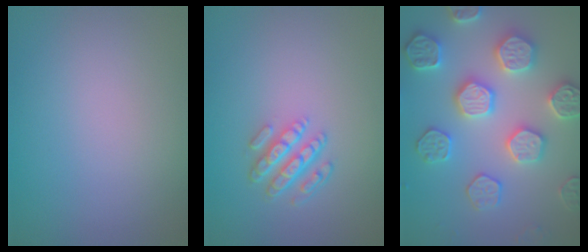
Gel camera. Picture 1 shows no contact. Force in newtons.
{"total": 4.0, "press": 2.8, "slide": 2.8}
{"total": 5.8, "press": 5.6, "slide": 1.3}